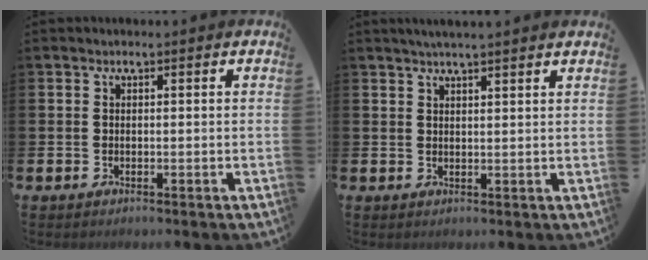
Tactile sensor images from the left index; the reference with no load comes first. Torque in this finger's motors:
{"motor_torque": [0.10, -0.26, 0.44, 0.18]}